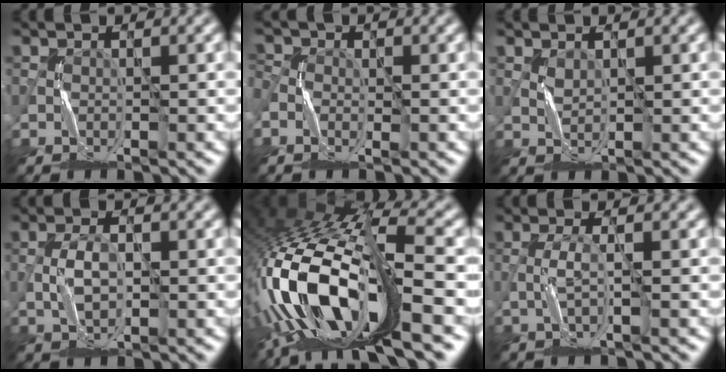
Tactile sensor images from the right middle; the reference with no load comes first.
{"total": 2.4, "force": [-0.8, 1.5, 1.6], "torque": [-0.037, 0.000, -0.017]}
{"total": 0.8, "force": [0.8, 0.1, 0.0], "torque": [-0.009, -0.002, 0.021]}
{"total": 2.1, "force": [0.0, 1.0, 1.8], "torque": [-0.042, 0.001, 0.001]}
{"total": 15.7, "force": [-5.0, 6.1, 13.6], "torque": [-0.294, 0.004, -0.083]}
{"total": 1.2, "force": [0.0, -0.1, 1.2], "torque": [-0.029, 0.004, -0.003]}